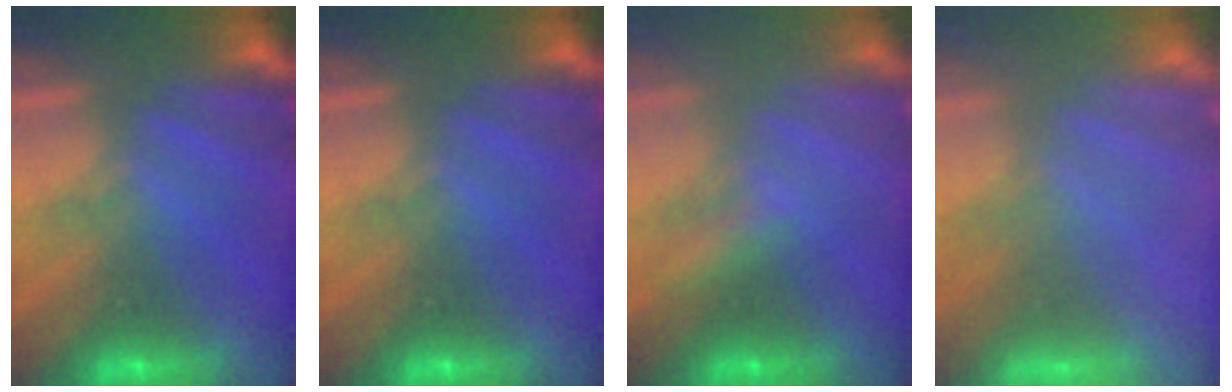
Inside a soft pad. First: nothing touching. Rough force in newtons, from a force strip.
{"total": 0.0}
{"total": 2.1}
{"total": 8.1}